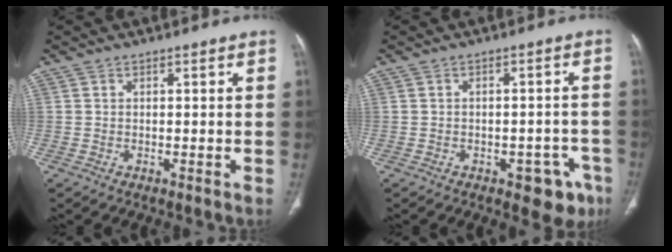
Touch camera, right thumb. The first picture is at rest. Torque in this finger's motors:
{"motor_torque": [1.03, 1.10, 0.24, -0.30, 0.09]}